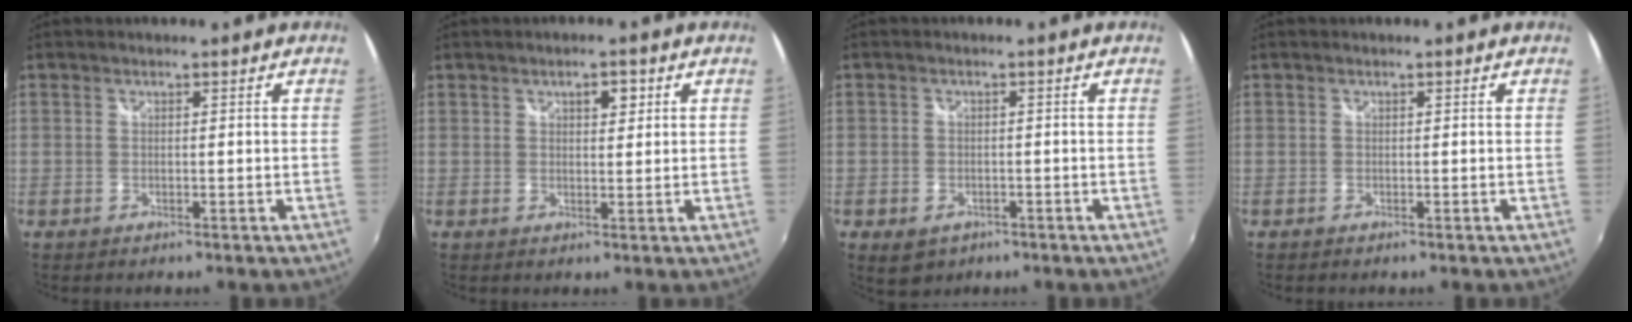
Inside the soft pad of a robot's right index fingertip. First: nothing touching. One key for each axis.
{"total": 2.7, "fx": 1.2, "fy": 1.4, "fz": 1.9, "tx": -0.026, "ty": 0.007, "tz": 0.018}
{"total": 4.4, "fx": -2.2, "fy": 3.3, "fz": 1.9, "tx": -0.044, "ty": -0.007, "tz": -0.029}
{"total": 0.0}